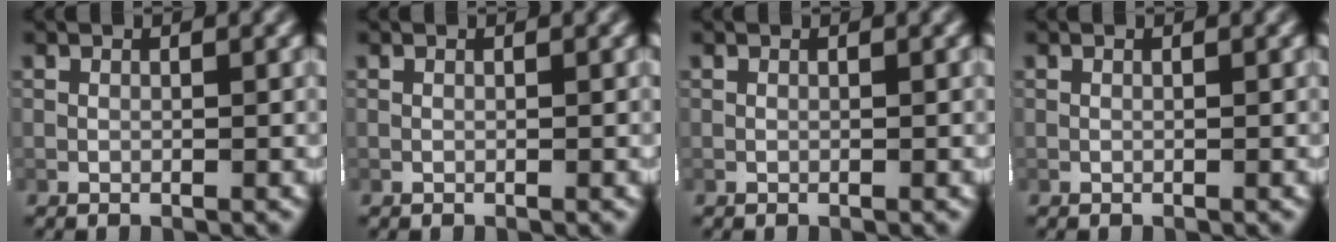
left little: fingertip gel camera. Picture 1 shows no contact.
{"total": 0.0}
{"total": 0.0}
{"total": 0.0}